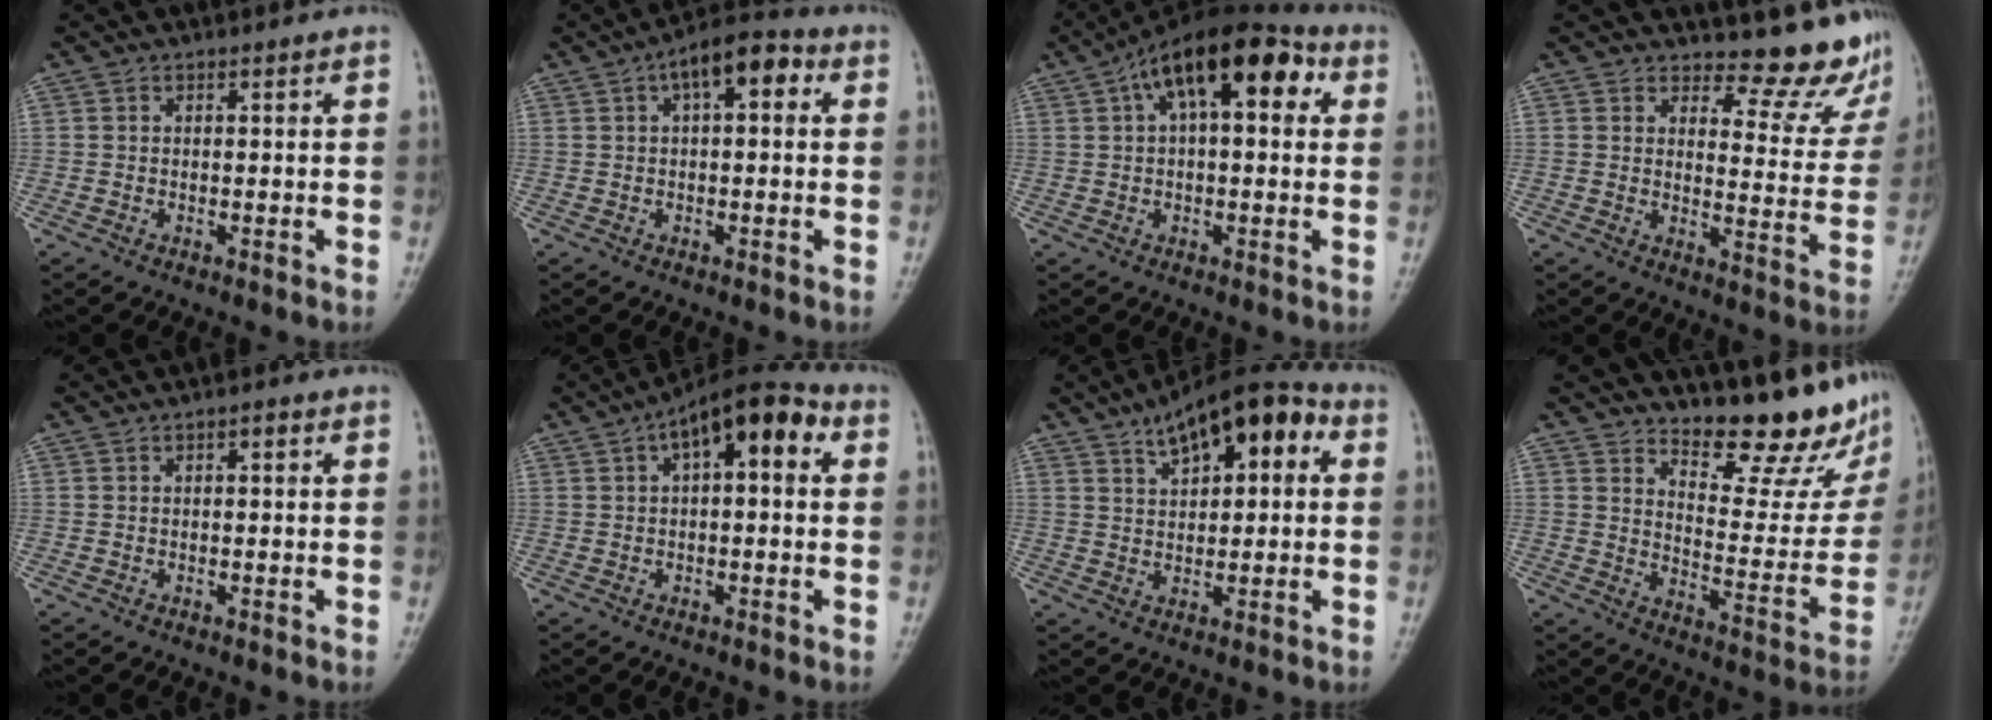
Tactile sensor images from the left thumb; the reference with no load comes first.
{"total": 8.9, "force": [2.8, 4.2, 7.3], "torque": [-0.094, 0.028, 0.032]}
{"total": 15.9, "force": [5.5, 7.4, 12.9], "torque": [-0.172, 0.034, 0.074]}
{"total": 10.1, "force": [9.7, 2.6, 1.5], "torque": [0.016, -0.107, 0.108]}
{"total": 1.4, "force": [0.5, 0.6, 1.1], "torque": [-0.012, 0.003, 0.004]}
{"total": 12.9, "force": [4.4, 5.7, 10.7], "torque": [-0.136, 0.032, 0.057]}
{"total": 14.5, "force": [5.9, 6.6, 11.5], "torque": [-0.138, 0.015, 0.083]}
{"total": 17.3, "force": [13.6, 5.5, 9.1], "torque": [-0.075, -0.115, 0.181]}